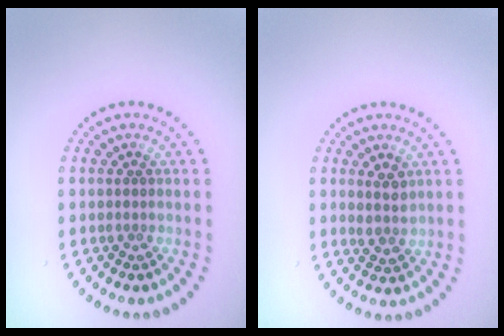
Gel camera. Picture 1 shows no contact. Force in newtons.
{"total": 2.0, "press": 1.8, "slide": 0.7}